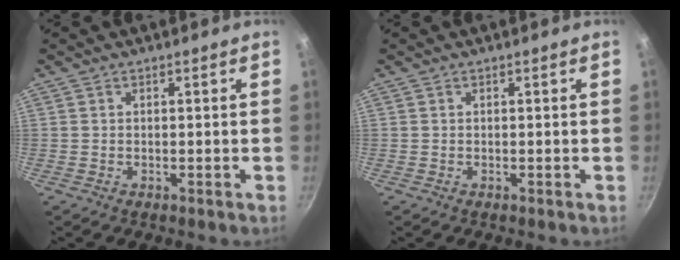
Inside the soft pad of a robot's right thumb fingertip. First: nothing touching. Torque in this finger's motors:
{"motor_torque": [0.00, -0.01, 0.13, -0.07, 0.00]}